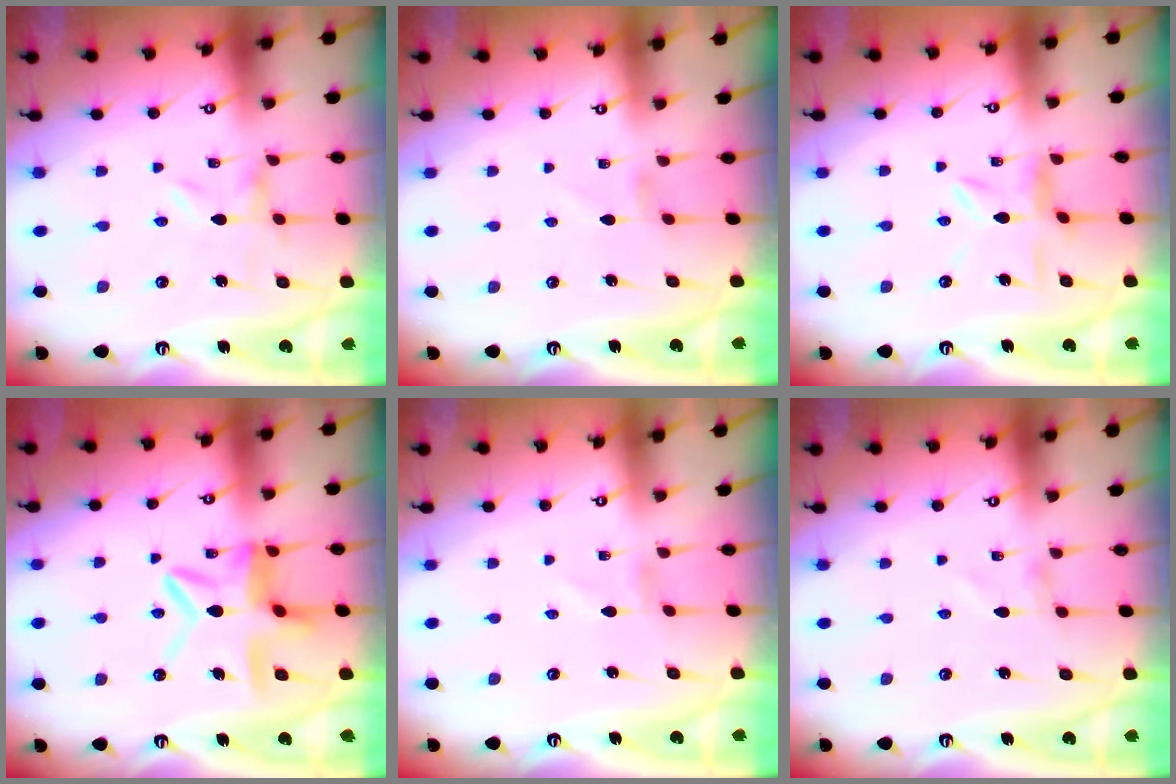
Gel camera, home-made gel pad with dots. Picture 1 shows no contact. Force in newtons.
{"total": 0.6, "press": 0.6, "slide": 0.3}
{"total": 6.1, "press": 6.1, "slide": 0.6}
{"total": 11.6, "press": 11.6, "slide": 1.1}
{"total": 1.3, "press": 1.3, "slide": 0.1}
{"total": 1.1, "press": 1.1, "slide": 0.1}